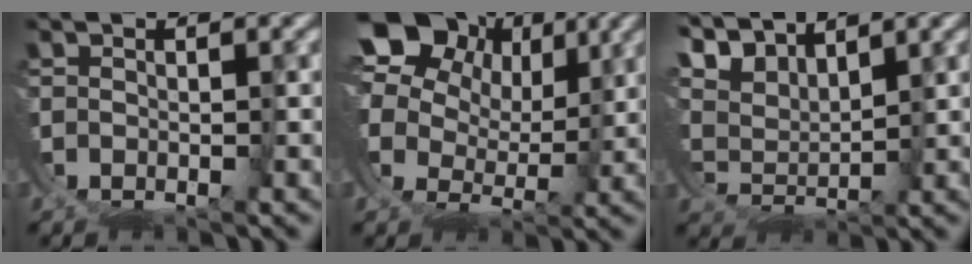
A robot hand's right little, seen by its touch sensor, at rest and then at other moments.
{"total": 10.7, "force": [6.8, 6.7, 4.7], "torque": [-0.099, -0.003, 0.110]}
{"total": 5.6, "force": [5.1, 2.0, 1.4], "torque": [-0.063, -0.001, 0.083]}